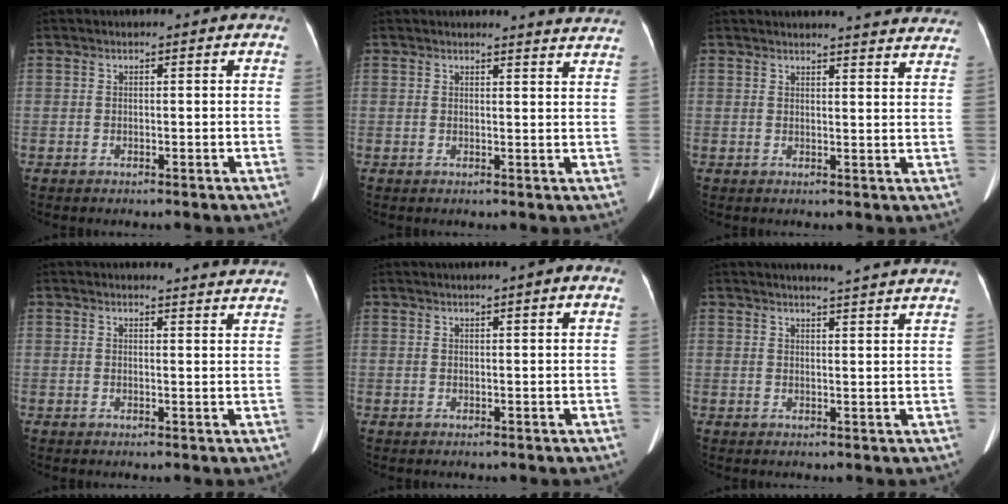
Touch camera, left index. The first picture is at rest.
{"total": 6.1, "force": [6.1, -0.1, 0.7], "torque": [-0.008, -0.023, 0.045]}
{"total": 15.2, "force": [14.7, 1.6, 3.8], "torque": [-0.027, -0.038, 0.147]}
{"total": 6.7, "force": [6.6, -0.1, 0.8], "torque": [-0.008, -0.022, 0.054]}
{"total": 3.1, "force": [2.2, -0.1, 2.2], "torque": [-0.031, 0.020, 0.032]}
{"total": 10.8, "force": [10.1, -0.5, 3.7], "torque": [-0.051, -0.010, 0.107]}